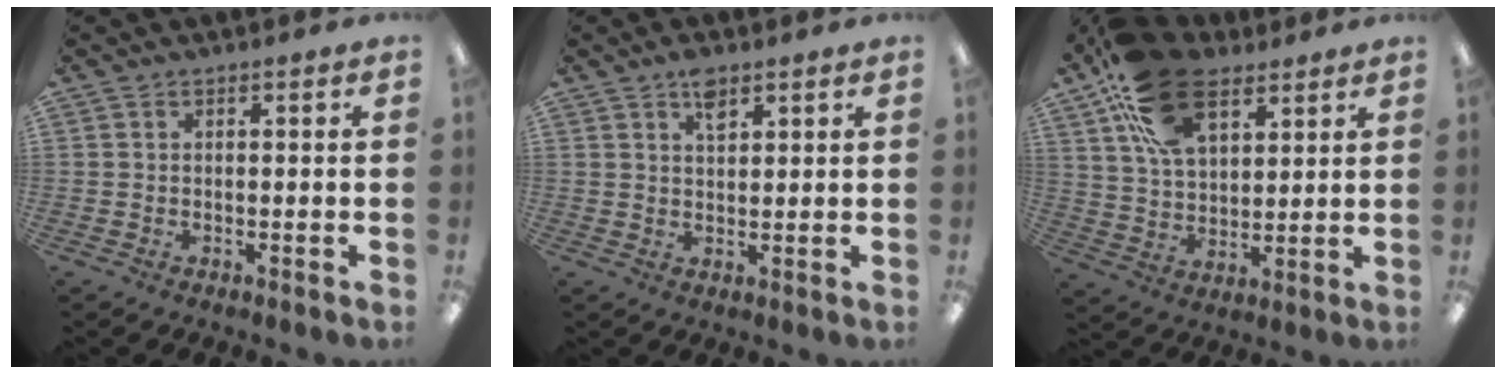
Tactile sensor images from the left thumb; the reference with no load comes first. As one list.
[{"total": 4.0, "force": [2.6, 1.9, 2.4], "torque": [-0.030, -0.009, 0.043]}, {"total": 19.1, "force": [10.5, 10.7, 11.8], "torque": [-0.225, -0.026, 0.194]}]